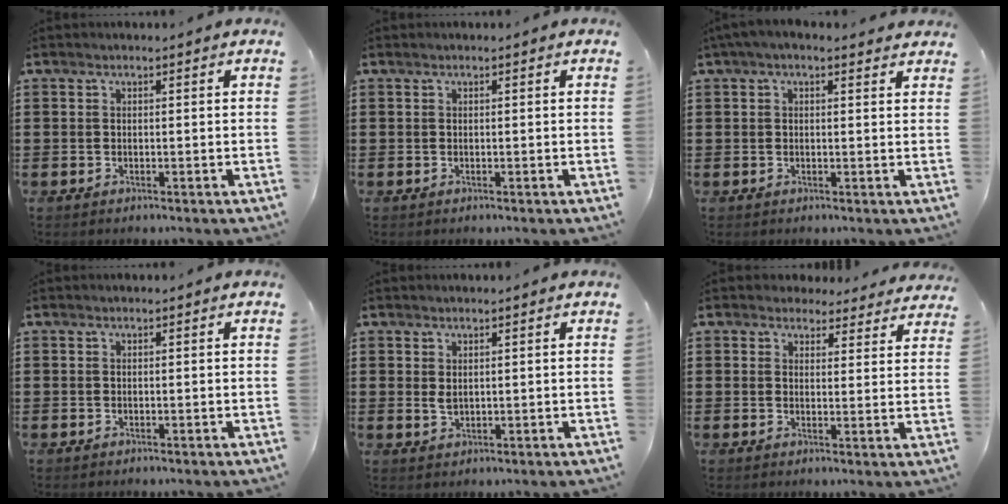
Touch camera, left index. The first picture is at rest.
{"total": 0.0}
{"total": 1.9, "force": [1.3, 0.5, 1.3], "torque": [-0.028, 0.006, 0.024]}
{"total": 0.0}
{"total": 1.6, "force": [0.7, 0.8, 1.2], "torque": [-0.033, 0.000, 0.011]}
{"total": 3.6, "force": [3.4, 1.2, 0.4], "torque": [-0.013, -0.008, 0.062]}